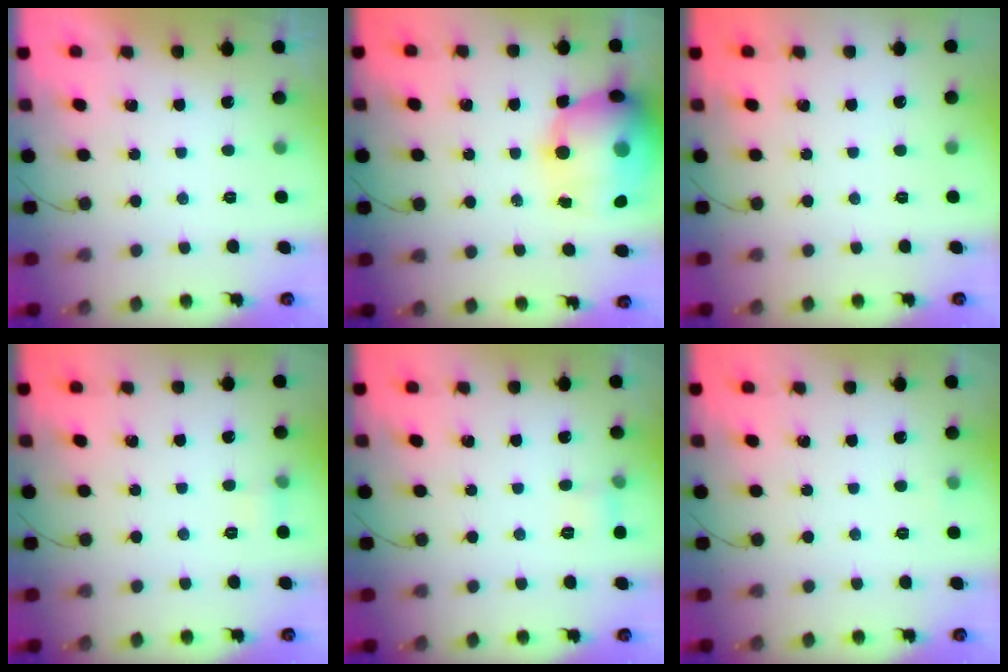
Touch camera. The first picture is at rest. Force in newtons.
{"total": 21.0, "press": 20.7, "slide": 3.6}
{"total": 0.0}
{"total": 4.2, "press": 3.8, "slide": 1.8}
{"total": 4.7, "press": 4.5, "slide": 1.4}
{"total": 3.3, "press": 3.1, "slide": 1.1}